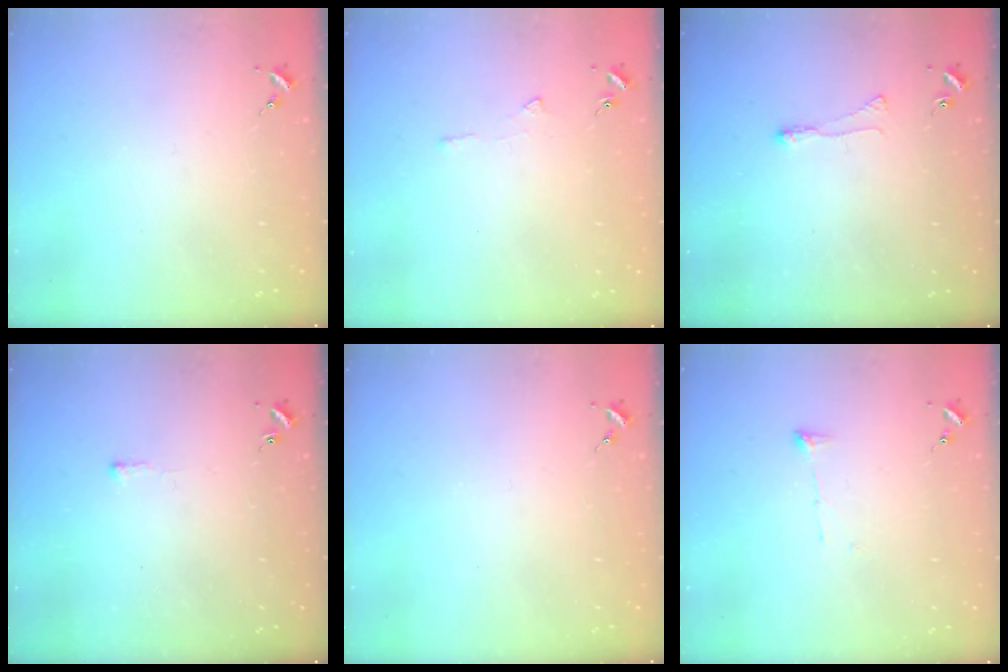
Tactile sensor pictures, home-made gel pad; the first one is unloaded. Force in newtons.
{"total": 3.4, "press": 3.3, "slide": 0.5}
{"total": 3.0, "press": 2.9, "slide": 0.6}
{"total": 2.7, "press": 2.7, "slide": 0.4}
{"total": 0.0}
{"total": 4.8, "press": 4.8, "slide": 0.2}